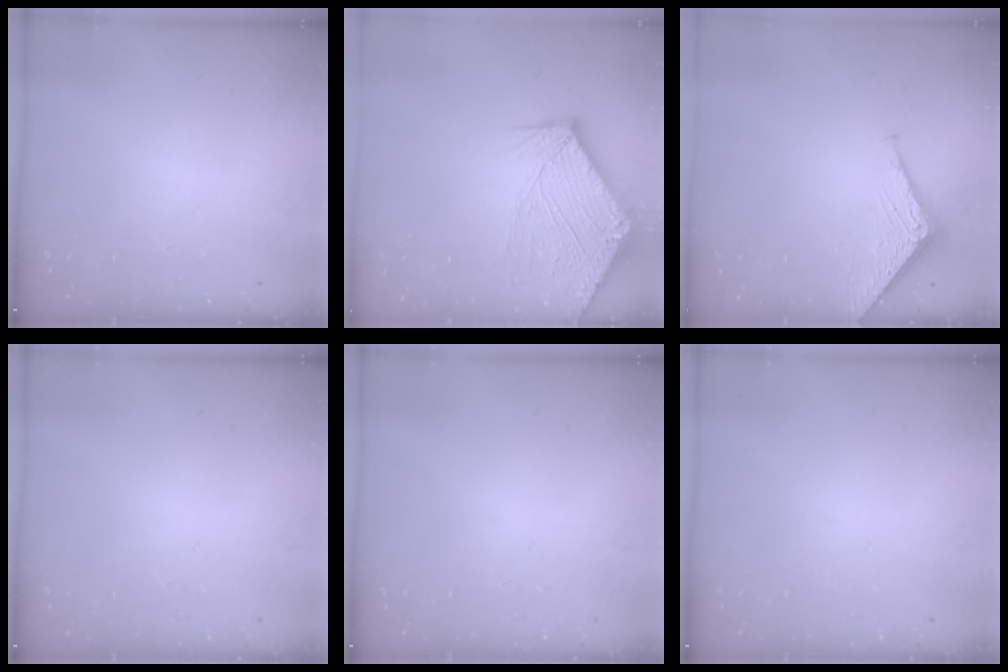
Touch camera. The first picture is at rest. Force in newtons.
{"total": 9.6, "press": 9.5, "slide": 1.2}
{"total": 4.1, "press": 4.1, "slide": 0.4}
{"total": 0.0}
{"total": 0.0}
{"total": 0.0}